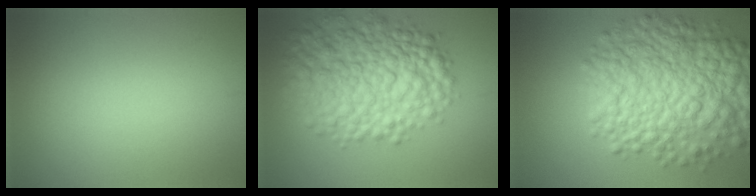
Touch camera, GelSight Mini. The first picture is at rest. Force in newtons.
{"total": 9.8, "press": 9.8, "slide": 0.2}
{"total": 10.8, "press": 10.8, "slide": 0.3}